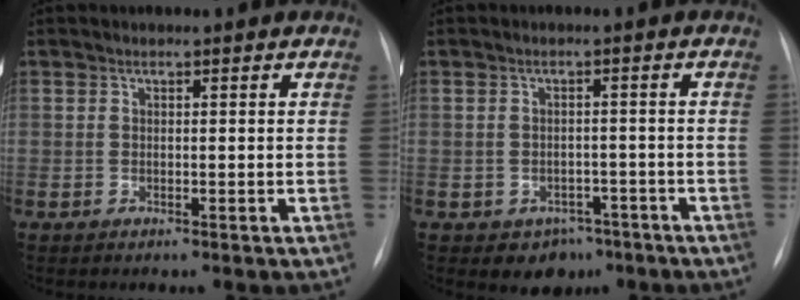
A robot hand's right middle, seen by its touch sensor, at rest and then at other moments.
{"total": 4.4, "force": [-2.8, 3.1, 1.3], "torque": [-0.009, 0.012, -0.029]}